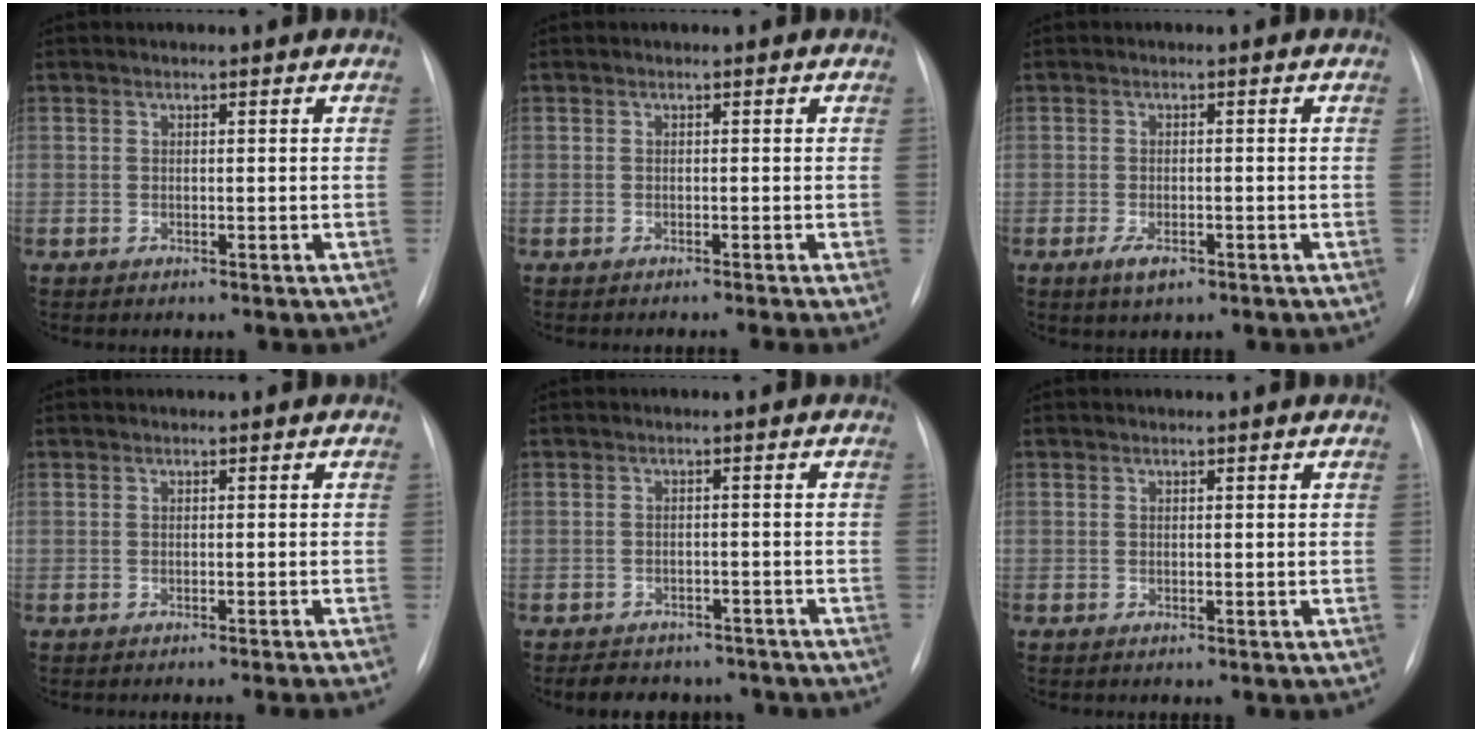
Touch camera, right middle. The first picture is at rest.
{"total": 1.7, "force": [-1.3, -0.4, 1.0], "torque": [-0.010, 0.002, -0.019]}
{"total": 2.8, "force": [-1.5, 1.2, 2.0], "torque": [-0.040, -0.002, -0.023]}
{"total": 3.2, "force": [-2.7, -1.1, 1.4], "torque": [-0.009, 0.004, -0.033]}
{"total": 9.2, "force": [-7.9, 4.1, 2.1], "torque": [-0.030, 0.008, -0.096]}
{"total": 0.0}